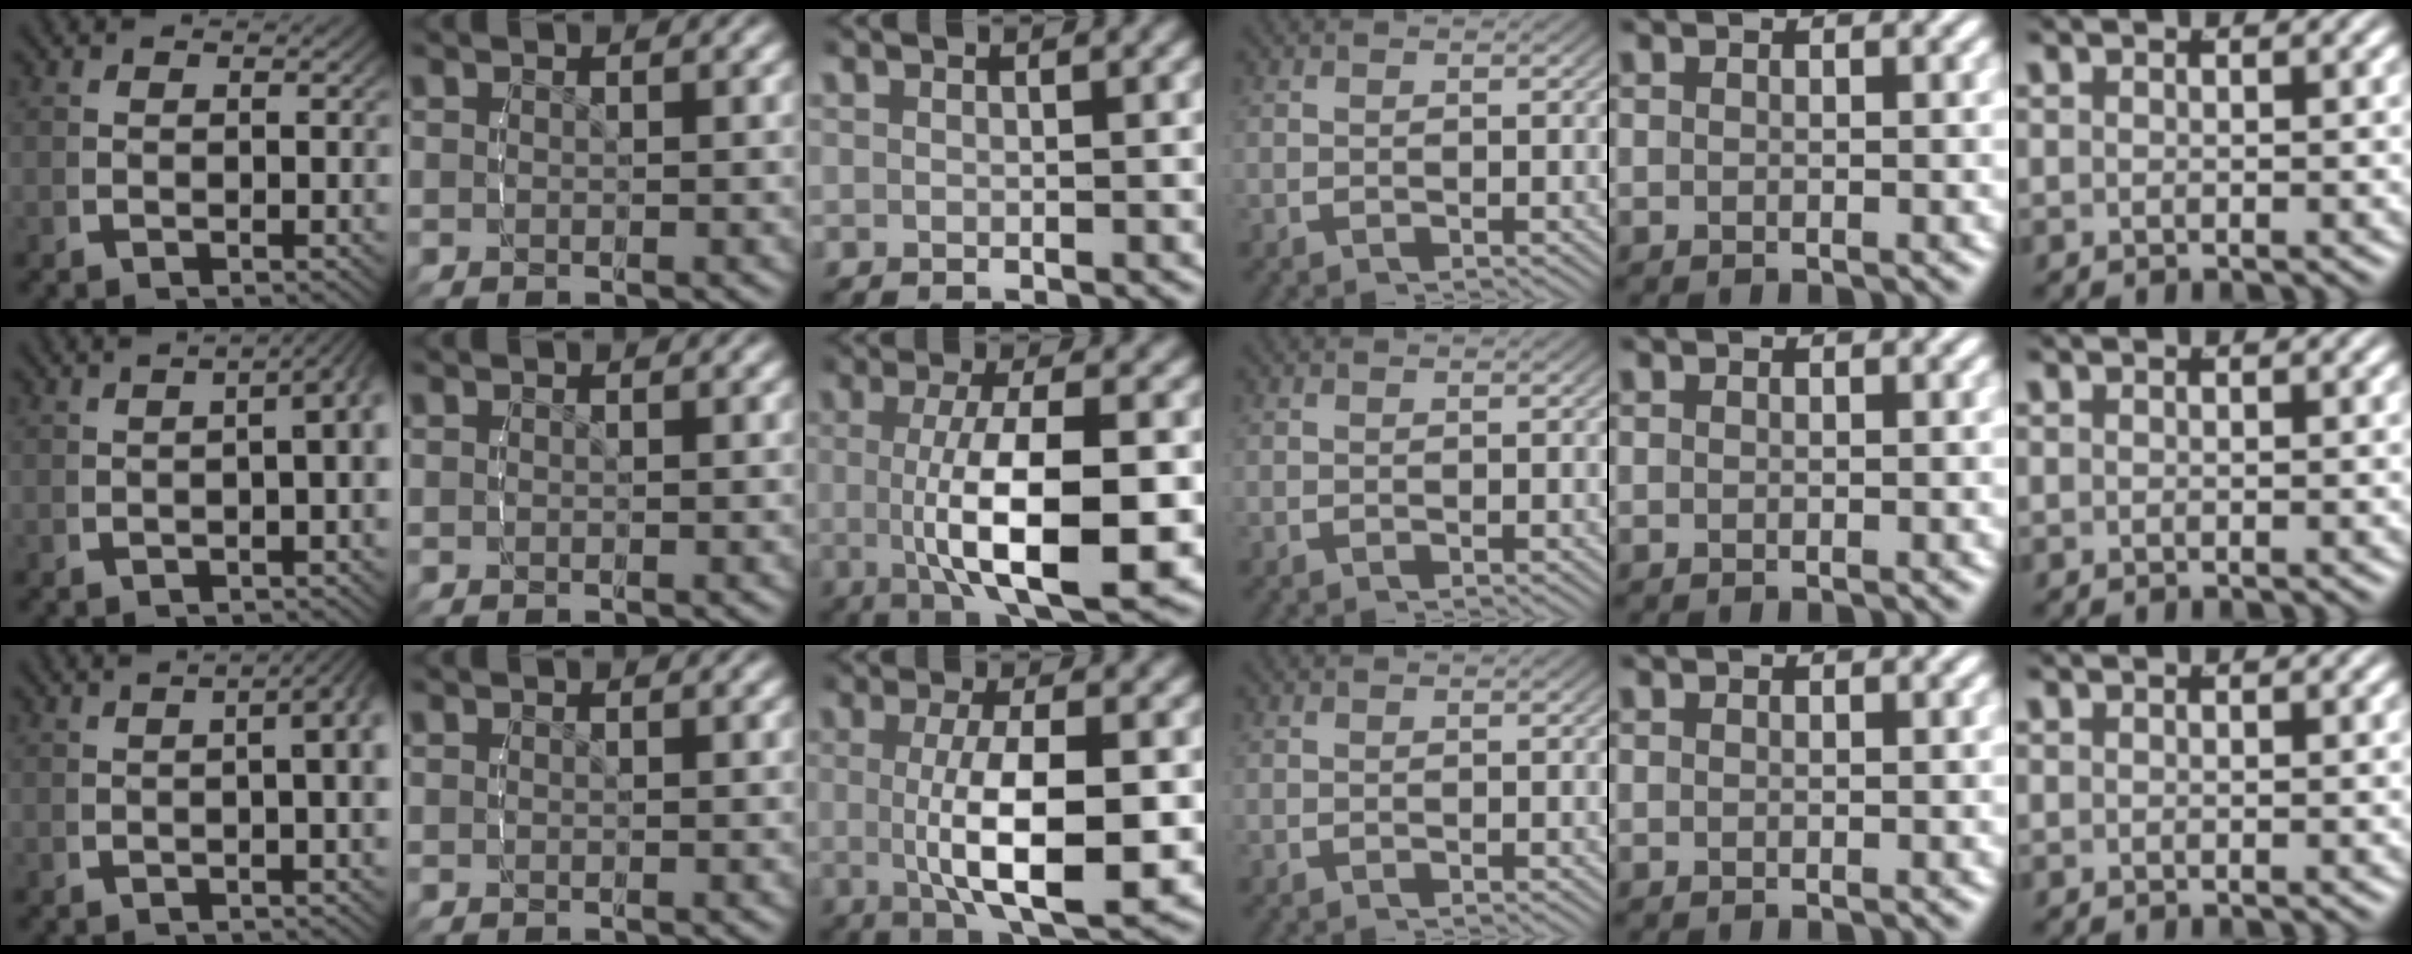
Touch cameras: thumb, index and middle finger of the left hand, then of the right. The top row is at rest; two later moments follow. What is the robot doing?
{"motion": "lift_and_place", "object": "cubes"}